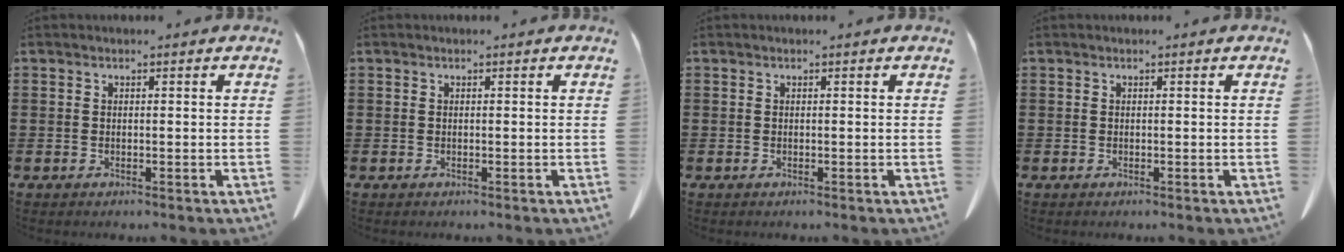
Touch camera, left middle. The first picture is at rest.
{"total": 0.0}
{"total": 0.0}
{"total": 0.0}